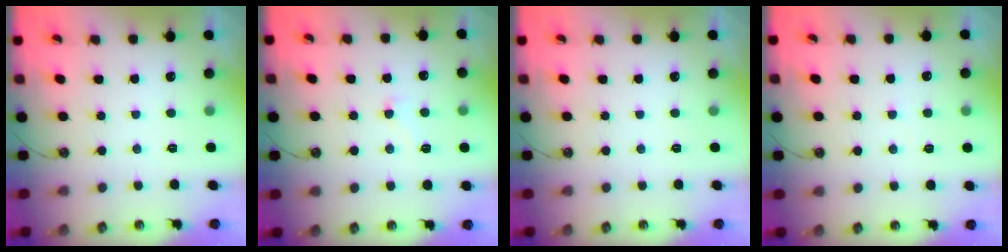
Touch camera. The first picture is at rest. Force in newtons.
{"total": 2.6, "press": 2.5, "slide": 0.9}
{"total": 0.0}
{"total": 5.2, "press": 5.2, "slide": 0.2}